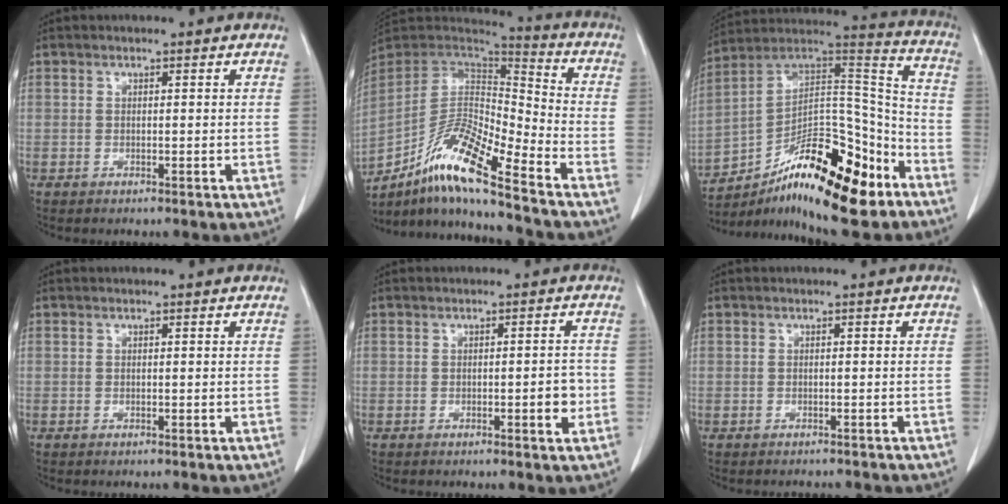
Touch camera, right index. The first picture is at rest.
{"total": 15.3, "force": [-10.5, 1.5, 11.1], "torque": [-0.200, 0.004, -0.191]}
{"total": 23.2, "force": [-13.4, 6.5, 17.8], "torque": [-0.272, 0.034, -0.213]}
{"total": 0.0}
{"total": 2.8, "force": [-0.8, 0.7, 2.6], "torque": [-0.035, 0.000, -0.009]}
{"total": 2.4, "force": [-2.1, 1.2, 0.1], "torque": [-0.004, 0.001, -0.031]}